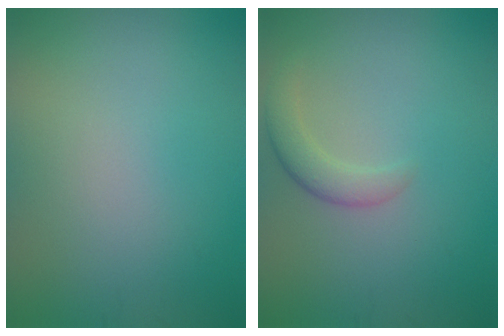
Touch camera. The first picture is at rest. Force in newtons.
{"total": 2.2, "press": 2.2, "slide": 0.2}